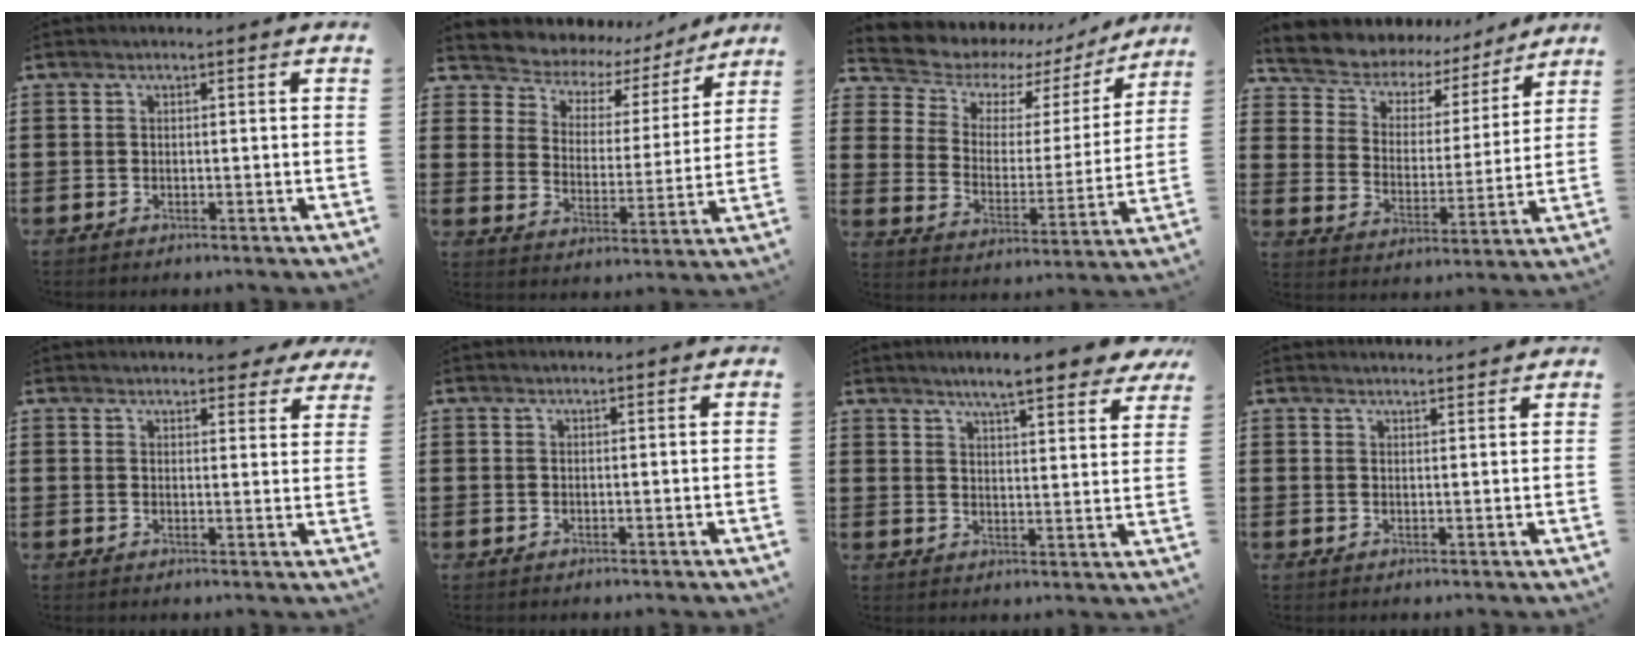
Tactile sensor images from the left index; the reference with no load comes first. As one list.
[{"total": 4.3, "force": [3.6, 2.3, 0.1], "torque": [-0.034, -0.032, 0.055]}, {"total": 6.4, "force": [5.3, 3.4, 0.8], "torque": [-0.055, -0.040, 0.091]}, {"total": 5.5, "force": [4.9, 2.5, 0.0], "torque": [-0.038, -0.038, 0.082]}, {"total": 3.4, "force": [3.2, 0.7, 0.7], "torque": [-0.015, -0.009, 0.058]}, {"total": 0.0}, {"total": 6.2, "force": [5.6, -0.2, 2.8], "torque": [-0.066, -0.023, 0.094]}, {"total": 1.7, "force": [1.7, 0.0, 0.1], "torque": [-0.006, -0.001, 0.033]}]